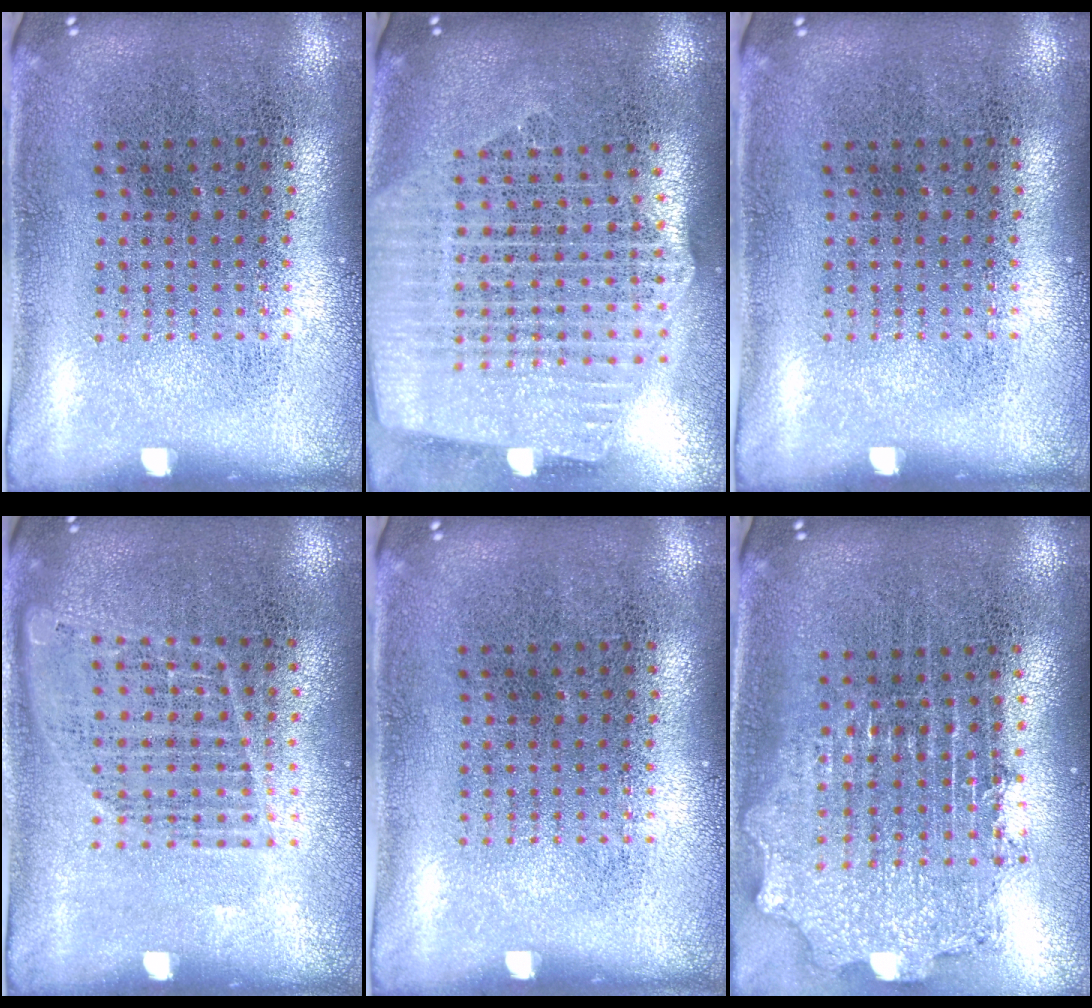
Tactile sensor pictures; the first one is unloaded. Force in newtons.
{"total": 2.7, "press": 2.3, "slide": 1.4}
{"total": 0.0}
{"total": 1.0, "press": 1.0, "slide": 0.3}
{"total": 0.0}
{"total": 2.0, "press": 1.6, "slide": 1.3}